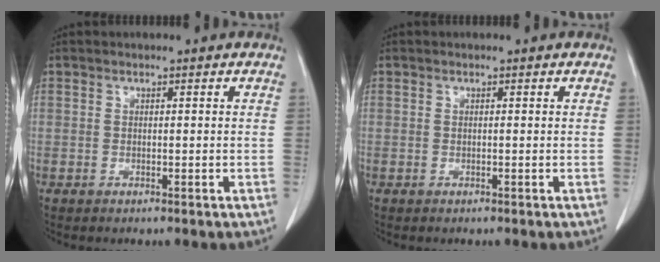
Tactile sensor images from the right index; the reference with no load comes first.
{"total": 0.0}